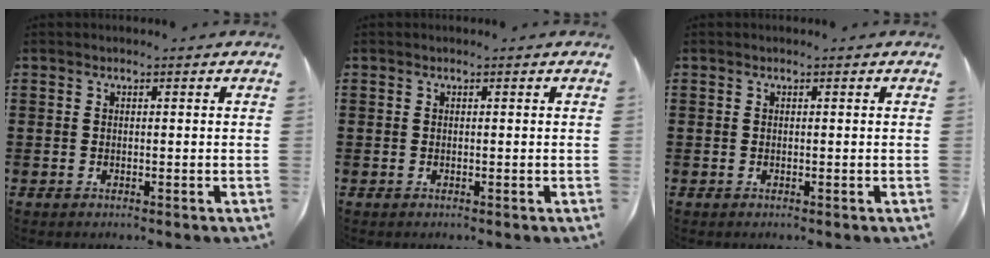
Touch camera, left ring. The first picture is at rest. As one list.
[{"total": 0.0}, {"total": 0.0}]